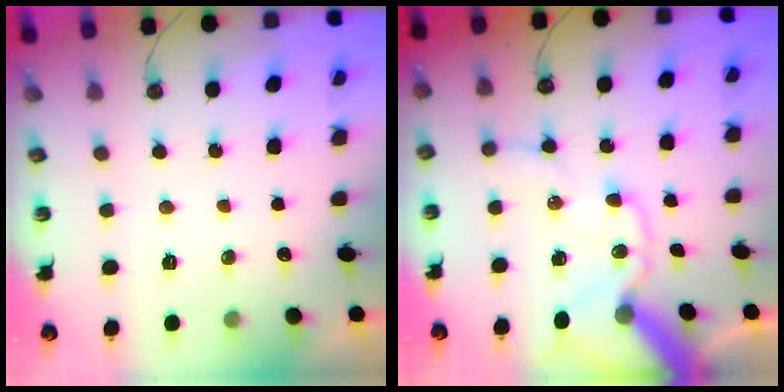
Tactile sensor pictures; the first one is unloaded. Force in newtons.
{"total": 18.1, "press": 17.9, "slide": 2.6}